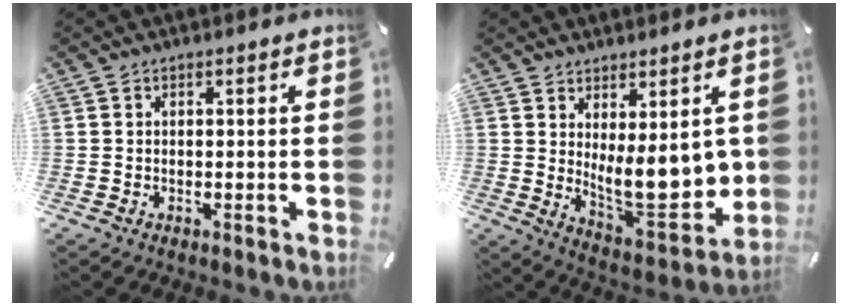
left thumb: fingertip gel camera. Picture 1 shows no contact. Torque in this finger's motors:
{"motor_torque": [0.01, 0.84, 1.53, -0.54, 0.17]}